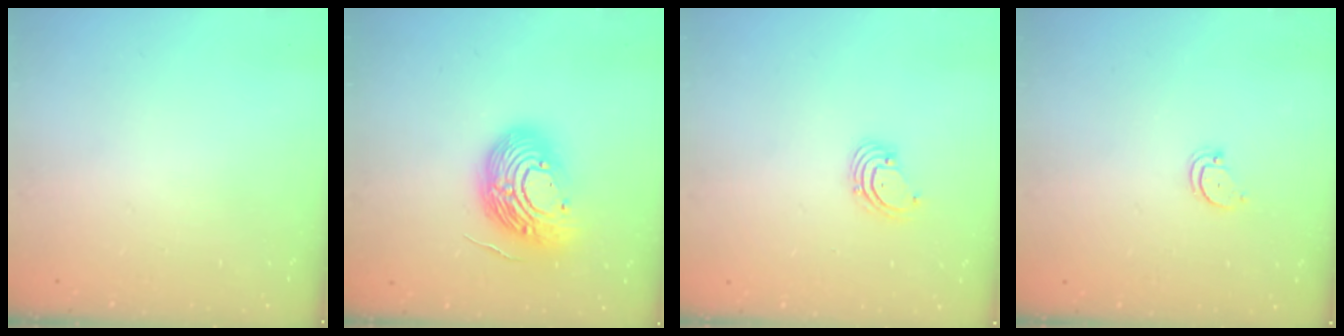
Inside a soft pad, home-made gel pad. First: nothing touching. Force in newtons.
{"total": 17.3, "press": 17.3, "slide": 1.4}
{"total": 1.8, "press": 1.8, "slide": 0.2}
{"total": 2.4, "press": 2.4, "slide": 0.2}